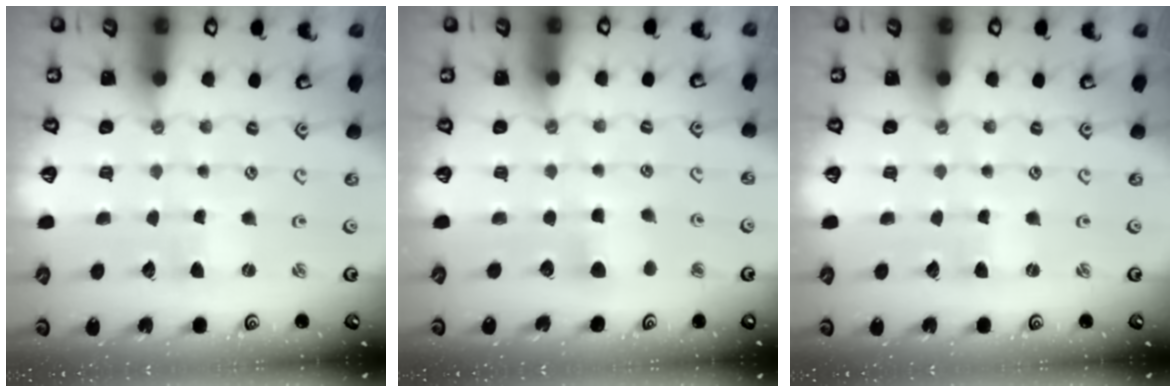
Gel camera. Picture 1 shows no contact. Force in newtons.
{"total": 5.3, "press": 5.3, "slide": 0.8}
{"total": 0.0}